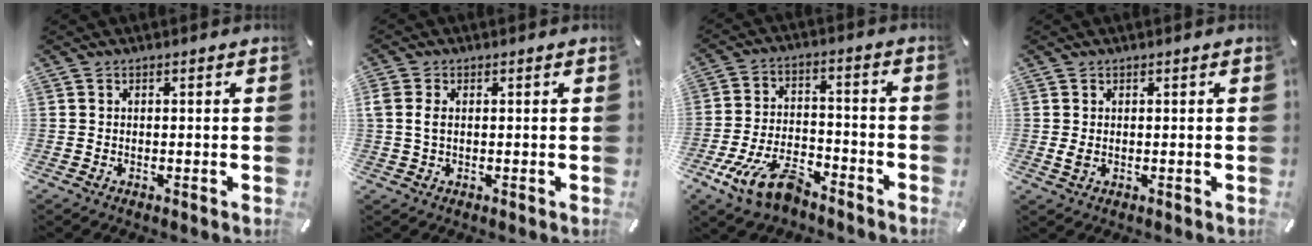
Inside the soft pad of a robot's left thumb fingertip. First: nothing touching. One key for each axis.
{"total": 2.9, "fx": 0.4, "fy": 1.9, "fz": 2.1, "tx": -0.051, "ty": 0.003, "tz": 0.004}
{"total": 13.4, "fx": -8.8, "fy": 5.9, "fz": 8.2, "tx": -0.166, "ty": 0.043, "tz": -0.162}
{"total": 1.4, "fx": 0.1, "fy": 0.8, "fz": 1.2, "tx": -0.023, "ty": -0.006, "tz": -0.002}